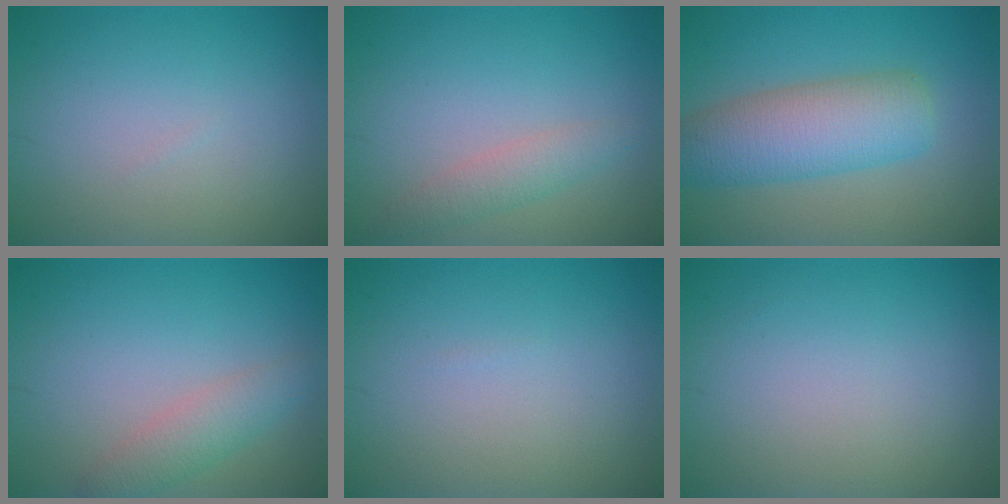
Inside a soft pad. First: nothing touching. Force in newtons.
{"total": 2.0, "press": 2.0, "slide": 0.1}
{"total": 6.9, "press": 6.9, "slide": 0.2}
{"total": 2.7, "press": 2.7, "slide": 0.0}
{"total": 0.0}
{"total": 0.0}